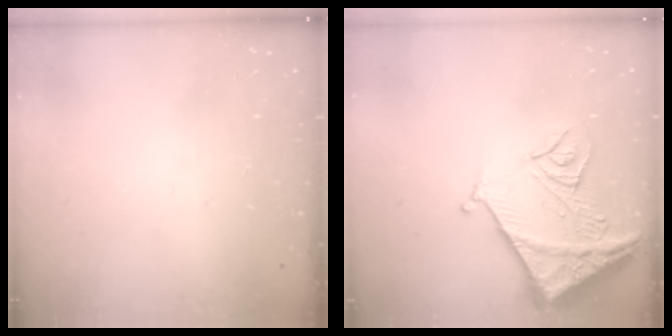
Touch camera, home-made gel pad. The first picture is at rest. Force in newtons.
{"total": 14.7, "press": 14.6, "slide": 1.6}